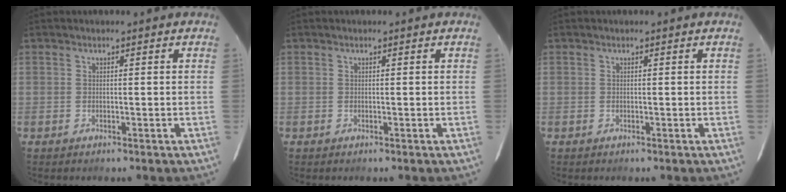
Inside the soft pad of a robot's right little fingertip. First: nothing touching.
{"total": 0.0}
{"total": 0.0}